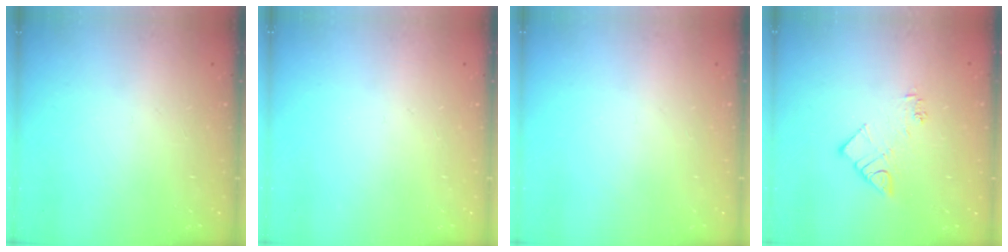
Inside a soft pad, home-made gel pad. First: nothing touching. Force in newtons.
{"total": 0.0}
{"total": 0.0}
{"total": 7.7, "press": 7.7, "slide": 0.2}